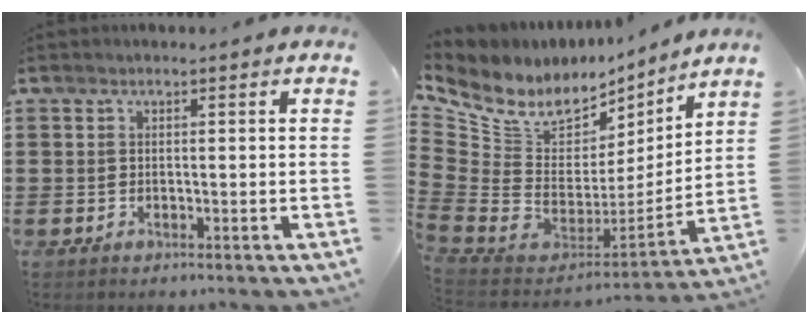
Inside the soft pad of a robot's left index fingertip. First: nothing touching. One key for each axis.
{"total": 8.5, "fx": 5.9, "fy": 5.2, "fz": 3.3, "tx": -0.112, "ty": -0.051, "tz": 0.108}